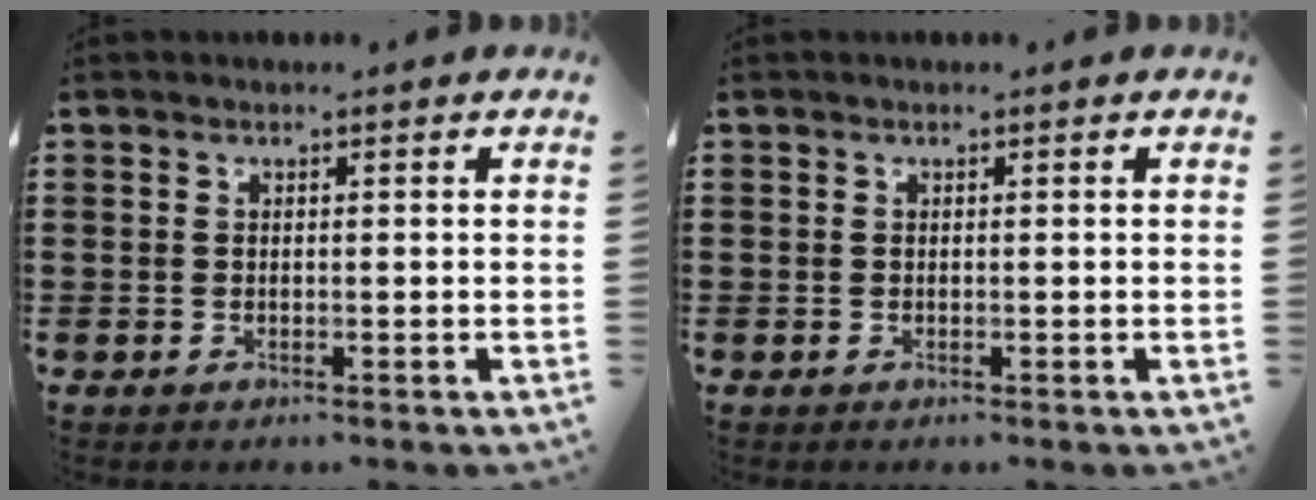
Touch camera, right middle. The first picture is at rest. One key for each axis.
{"total": 0.0}